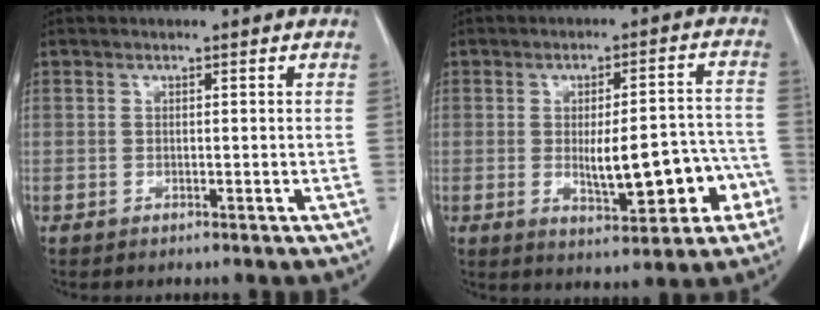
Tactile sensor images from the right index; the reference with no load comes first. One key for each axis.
{"total": 11.3, "fx": -3.0, "fy": 3.5, "fz": 10.3, "tx": -0.140, "ty": 0.020, "tz": -0.031}